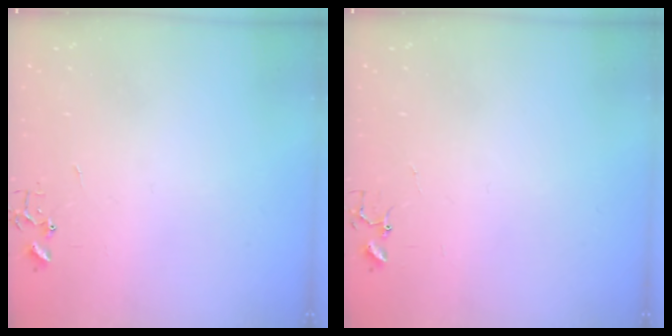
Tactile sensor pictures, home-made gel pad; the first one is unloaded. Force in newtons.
{"total": 3.7, "press": 3.7, "slide": 0.3}